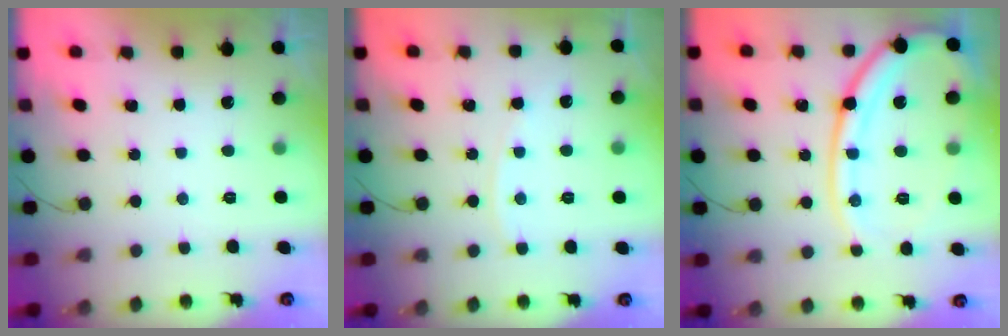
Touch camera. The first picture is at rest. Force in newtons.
{"total": 3.5, "press": 3.5, "slide": 0.4}
{"total": 16.6, "press": 16.5, "slide": 2.2}